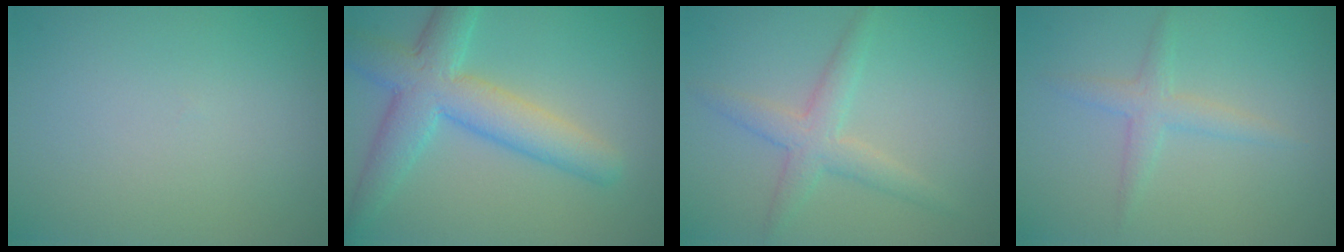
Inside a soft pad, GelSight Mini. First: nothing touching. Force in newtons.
{"total": 6.5, "press": 6.5, "slide": 0.2}
{"total": 3.0, "press": 3.0, "slide": 0.1}
{"total": 2.0, "press": 2.0, "slide": 0.1}